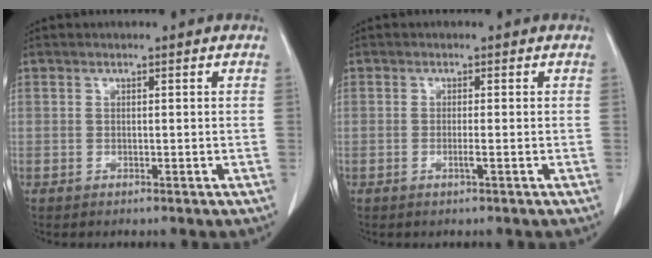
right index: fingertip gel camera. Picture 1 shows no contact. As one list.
[{"total": 1.1, "force": [-0.5, -0.2, 1.0], "torque": [-0.021, -0.002, -0.009]}]